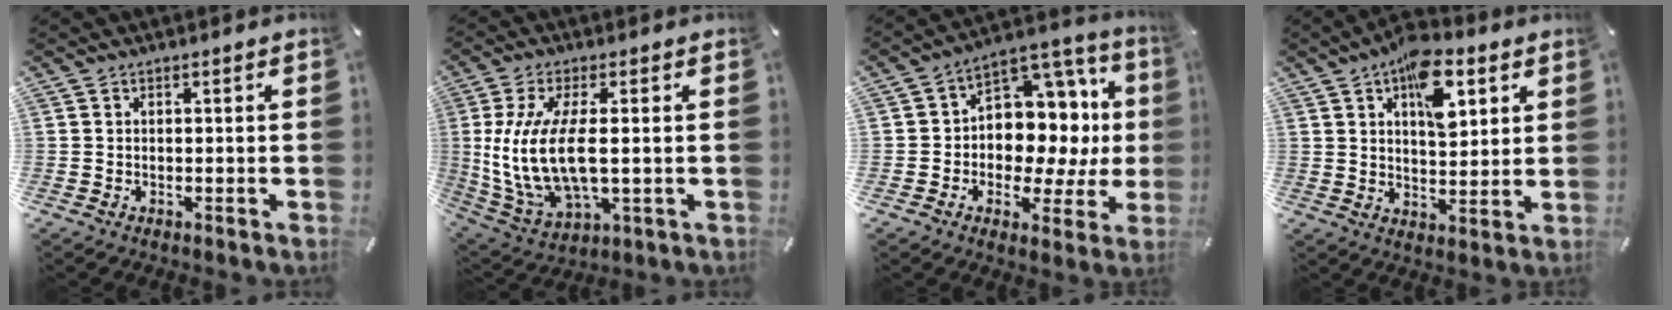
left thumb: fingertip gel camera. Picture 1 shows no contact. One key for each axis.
{"total": 14.3, "fx": 1.0, "fy": 6.3, "fz": 12.8, "tx": -0.298, "ty": -0.023, "tz": 0.013}
{"total": 12.9, "fx": 0.4, "fy": 10.5, "fz": 7.6, "tx": -0.089, "ty": -0.036, "tz": 0.011}
{"total": 12.8, "fx": 6.1, "fy": 6.9, "fz": 8.9, "tx": -0.121, "ty": -0.021, "tz": 0.103}